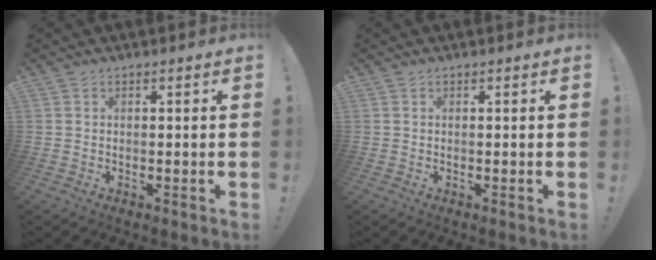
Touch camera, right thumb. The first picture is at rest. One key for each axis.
{"total": 0.0}